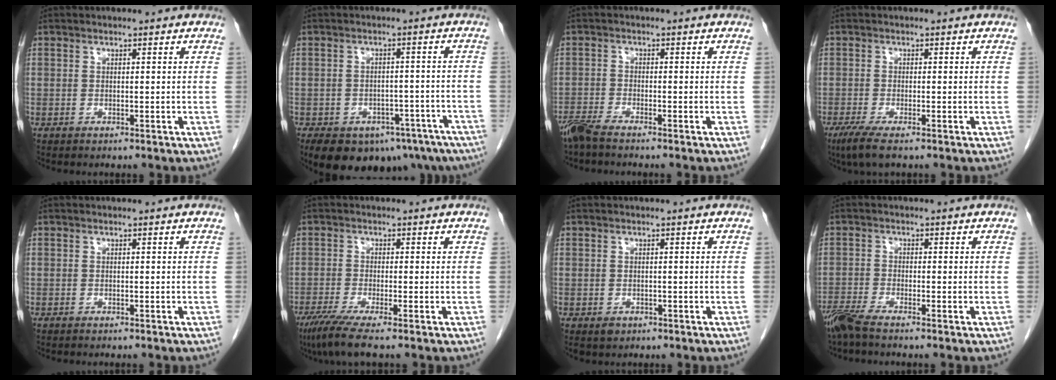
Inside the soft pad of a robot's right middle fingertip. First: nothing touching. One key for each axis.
{"total": 19.8, "fx": -13.2, "fy": 11.6, "fz": 9.1, "tx": -0.150, "ty": 0.000, "tz": -0.150}
{"total": 3.7, "fx": -3.2, "fy": 0.1, "fz": 1.7, "tx": -0.035, "ty": -0.011, "tz": -0.064}
{"total": 3.9, "fx": -2.6, "fy": 0.5, "fz": 2.9, "tx": -0.061, "ty": -0.014, "tz": -0.048}
{"total": 1.4, "fx": -1.2, "fy": 0.4, "fz": 0.6, "tx": -0.017, "ty": -0.004, "tz": -0.013}
{"total": 4.9, "fx": -3.4, "fy": 0.0, "fz": 3.5, "tx": -0.068, "ty": -0.017, "tz": -0.066}
{"total": 1.3, "fx": -0.6, "fy": 1.0, "fz": 0.4, "tx": -0.008, "ty": 0.001, "tz": -0.003}
{"total": 3.8, "fx": -3.2, "fy": -0.1, "fz": 2.0, "tx": -0.045, "ty": -0.012, "tz": -0.070}